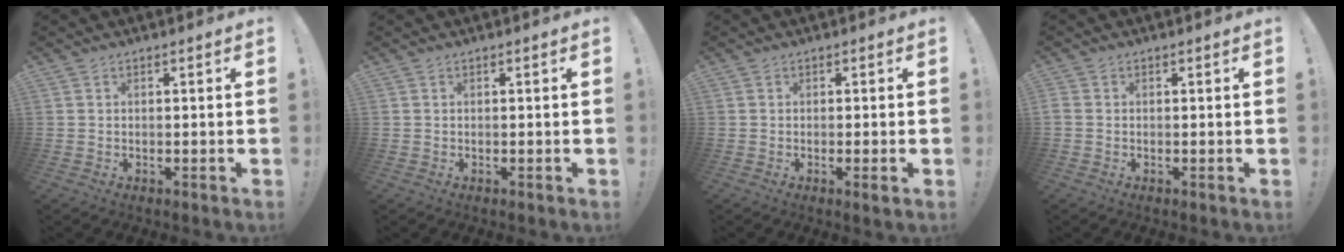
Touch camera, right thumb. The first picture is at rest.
{"total": 0.0}
{"total": 2.4, "force": [-0.4, -0.3, 2.3], "torque": [-0.044, -0.002, -0.005]}
{"total": 0.9, "force": [-0.4, 0.7, 0.4], "torque": [-0.013, 0.003, -0.005]}